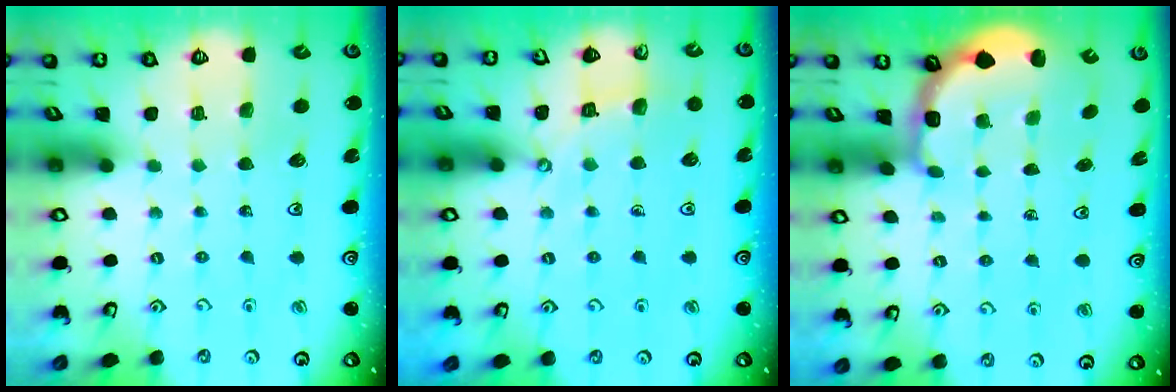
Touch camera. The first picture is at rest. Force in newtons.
{"total": 3.7, "press": 3.6, "slide": 0.5}
{"total": 3.0, "press": 2.1, "slide": 2.2}